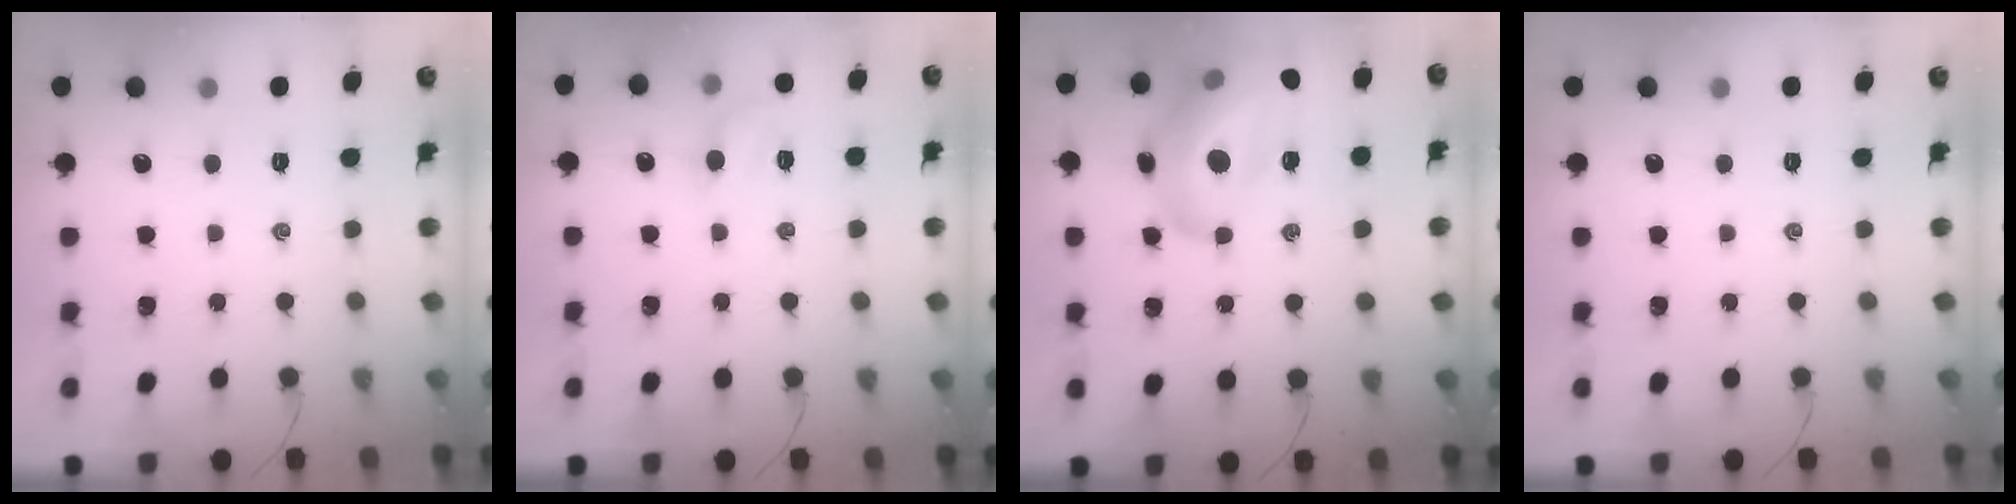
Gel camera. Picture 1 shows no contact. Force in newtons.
{"total": 4.5, "press": 4.3, "slide": 1.1}
{"total": 22.2, "press": 21.9, "slide": 3.7}
{"total": 0.0}